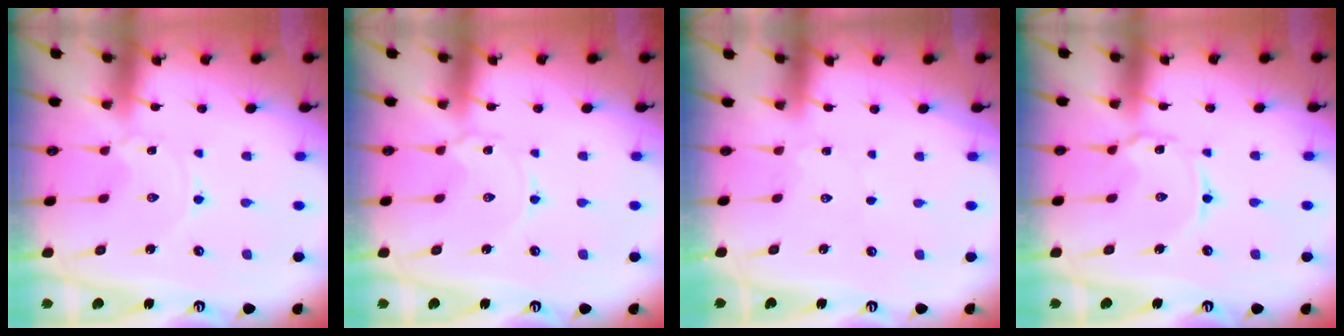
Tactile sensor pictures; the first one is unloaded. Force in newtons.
{"total": 2.3, "press": 2.3, "slide": 0.4}
{"total": 1.4, "press": 1.4, "slide": 0.3}
{"total": 4.6, "press": 4.6, "slide": 0.4}